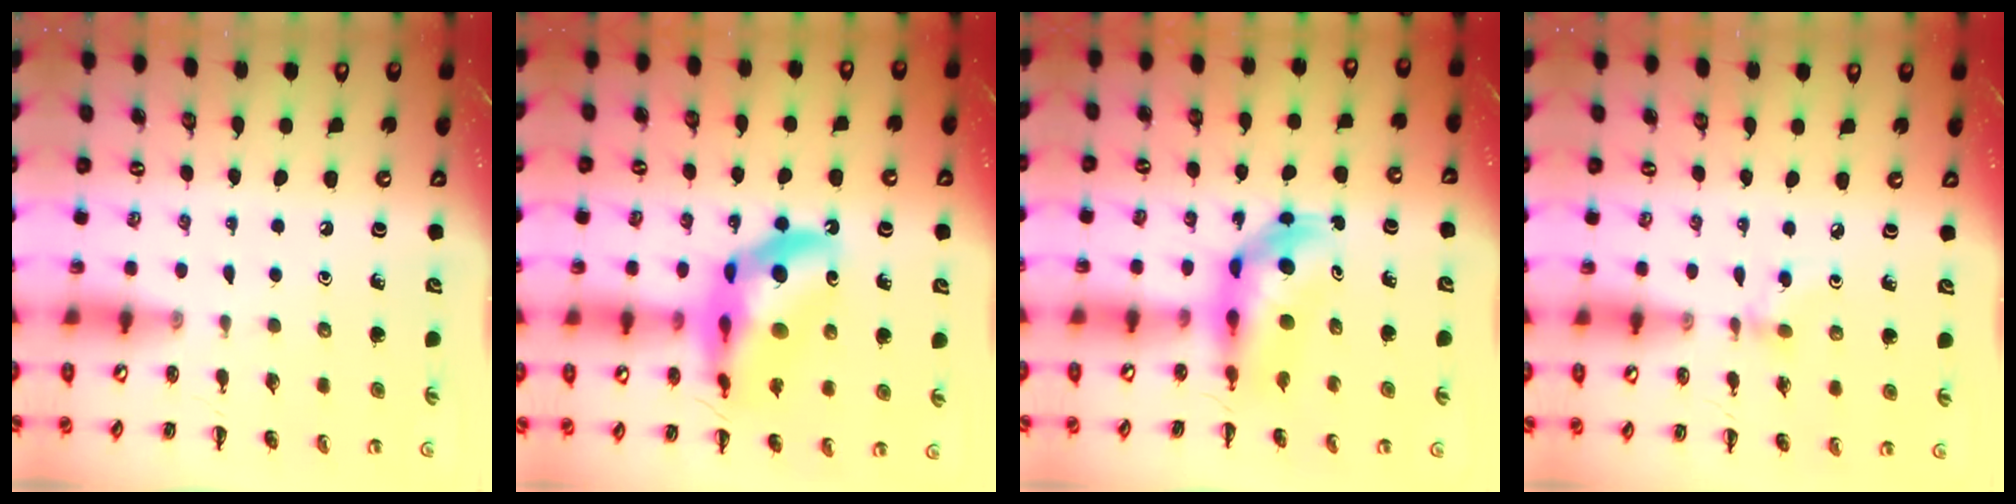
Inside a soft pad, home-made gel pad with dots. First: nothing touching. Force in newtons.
{"total": 19.1, "press": 18.5, "slide": 4.4}
{"total": 6.4, "press": 6.2, "slide": 1.5}
{"total": 2.8, "press": 2.6, "slide": 1.0}